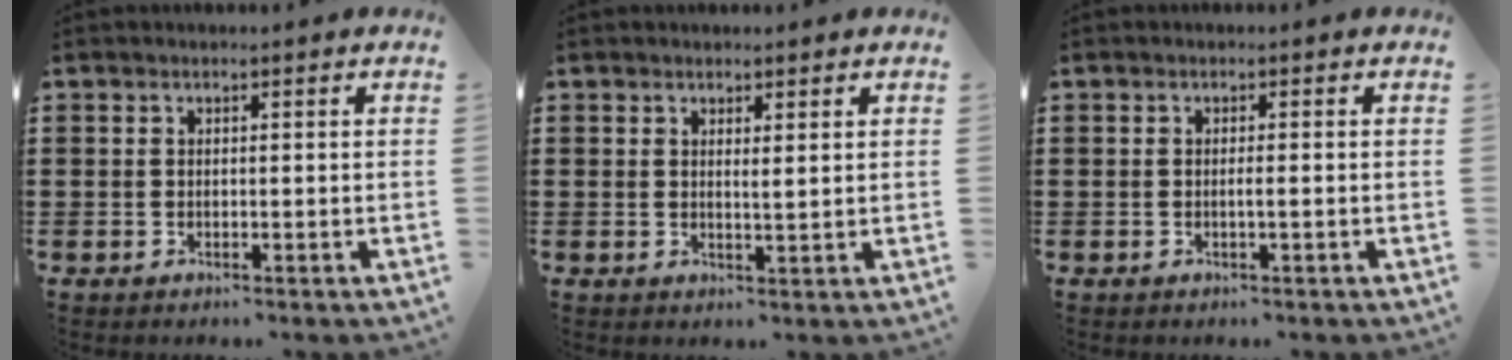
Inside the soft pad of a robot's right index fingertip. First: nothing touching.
{"total": 1.3, "force": [1.0, 0.0, 0.8], "torque": [-0.017, 0.001, 0.019]}
{"total": 1.0, "force": [-0.3, -0.1, 0.9], "torque": [-0.016, -0.004, -0.006]}